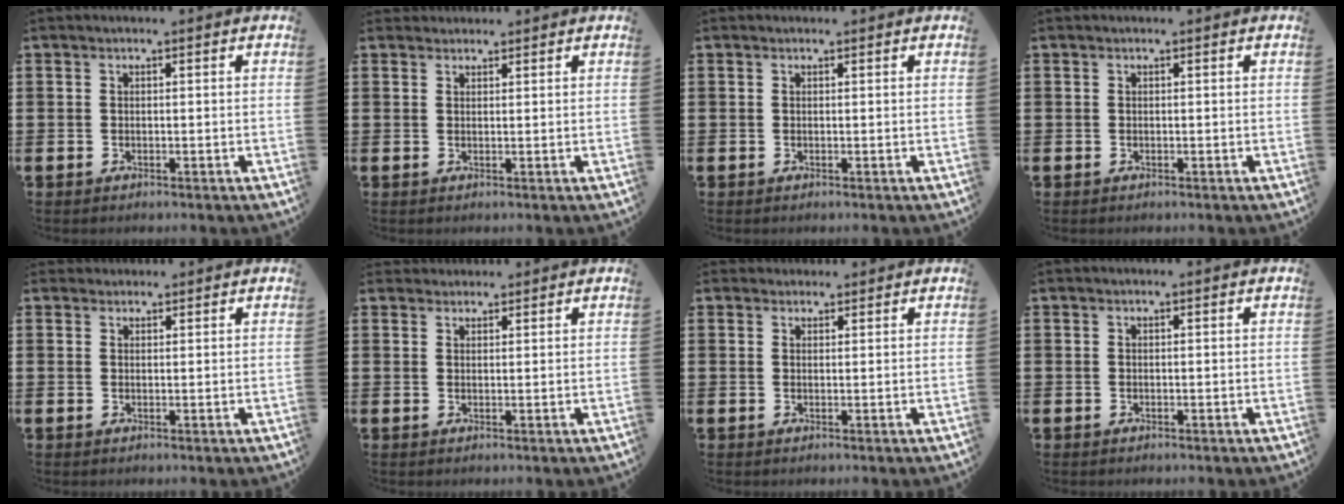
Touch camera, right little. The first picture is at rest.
{"total": 1.3, "force": [1.2, 0.4, -0.1], "torque": [0.014, -0.001, 0.021]}
{"total": 0.0}
{"total": 0.0}
{"total": 1.0, "force": [1.0, 0.4, -0.1], "torque": [0.015, -0.001, 0.016]}
{"total": 1.5, "force": [1.4, 0.5, -0.1], "torque": [0.013, 0.000, 0.025]}
{"total": 1.3, "force": [1.2, 0.6, 0.0], "torque": [0.013, 0.000, 0.021]}
{"total": 0.0}